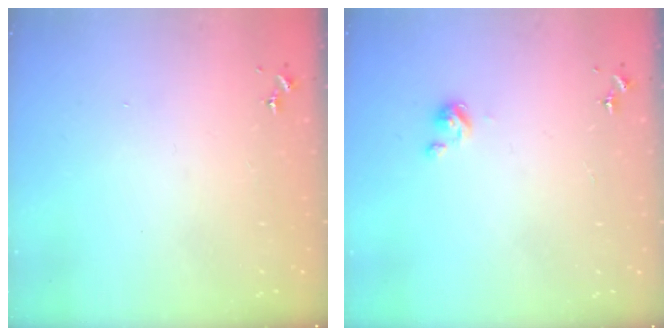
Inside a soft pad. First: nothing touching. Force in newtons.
{"total": 2.7, "press": 2.7, "slide": 0.3}